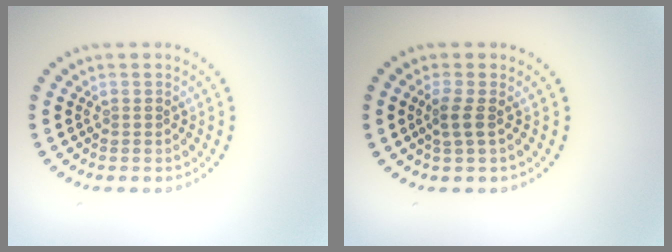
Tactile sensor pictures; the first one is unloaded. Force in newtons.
{"total": 1.6, "press": 1.3, "slide": 0.9}